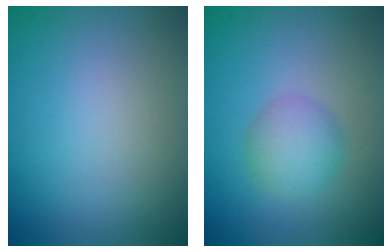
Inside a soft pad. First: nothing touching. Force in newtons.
{"total": 2.8, "press": 2.8, "slide": 0.0}